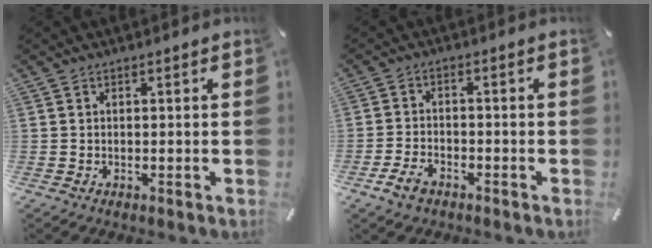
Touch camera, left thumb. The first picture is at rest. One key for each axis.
{"total": 5.1, "fx": -3.0, "fy": 2.9, "fz": 2.9, "tx": -0.071, "ty": 0.012, "tz": -0.060}